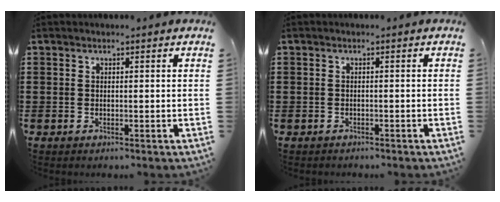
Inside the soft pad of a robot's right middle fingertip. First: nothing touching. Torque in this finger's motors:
{"motor_torque": [-1.13, 1.00, -0.96, -0.19]}